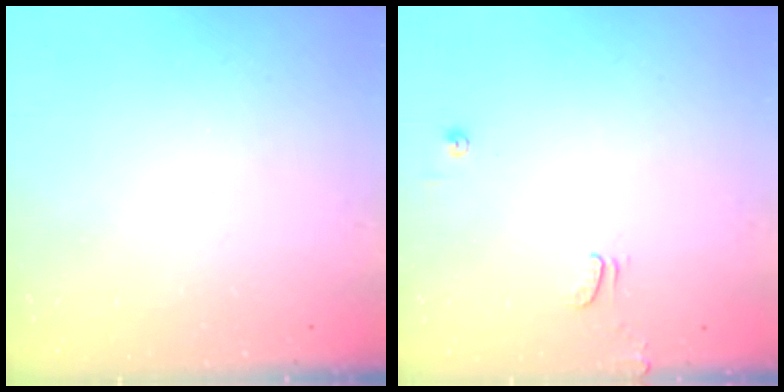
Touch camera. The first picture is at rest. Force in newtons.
{"total": 1.3, "press": 1.2, "slide": 0.4}